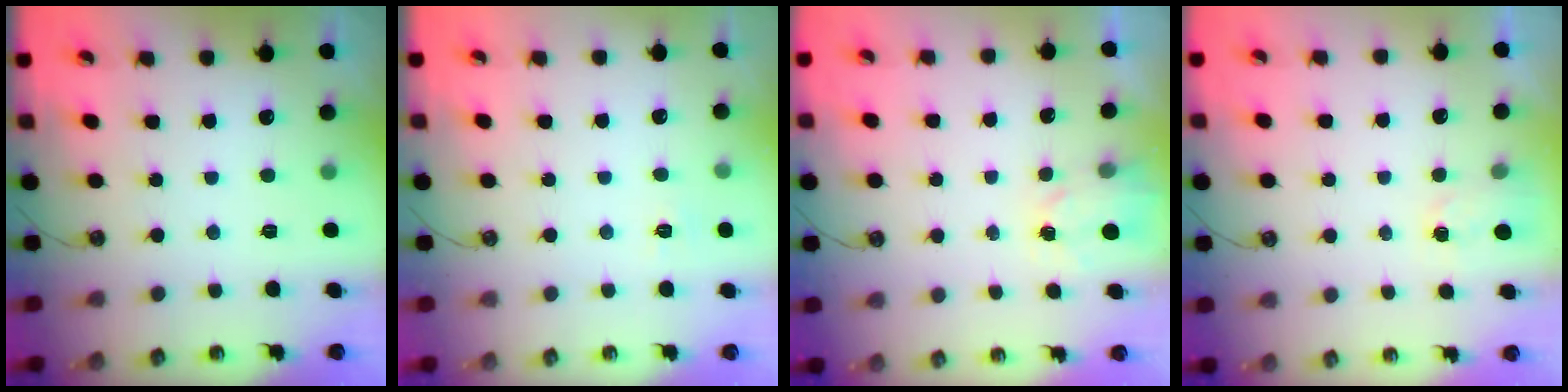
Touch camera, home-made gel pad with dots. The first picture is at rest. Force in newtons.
{"total": 4.0, "press": 4.0, "slide": 0.5}
{"total": 2.6, "press": 2.6, "slide": 0.3}
{"total": 1.1, "press": 1.1, "slide": 0.3}